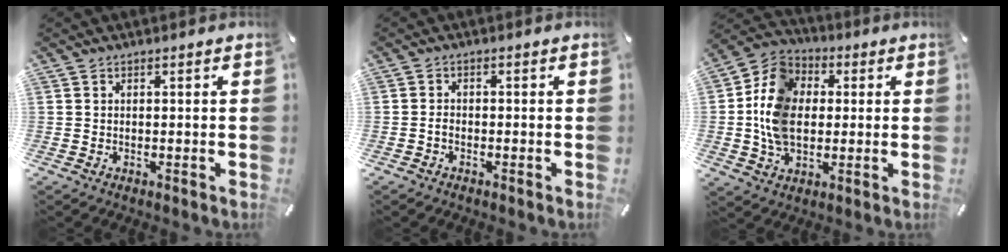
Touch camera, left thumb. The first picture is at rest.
{"total": 1.2, "force": [-0.7, 0.8, 0.6], "torque": [-0.013, 0.004, -0.015]}
{"total": 12.9, "force": [-0.3, 10.2, 7.9], "torque": [-0.186, 0.019, -0.009]}